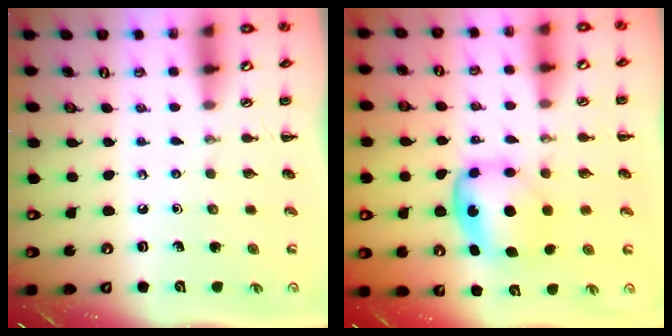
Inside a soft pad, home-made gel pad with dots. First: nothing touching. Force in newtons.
{"total": 6.1, "press": 6.1, "slide": 0.3}